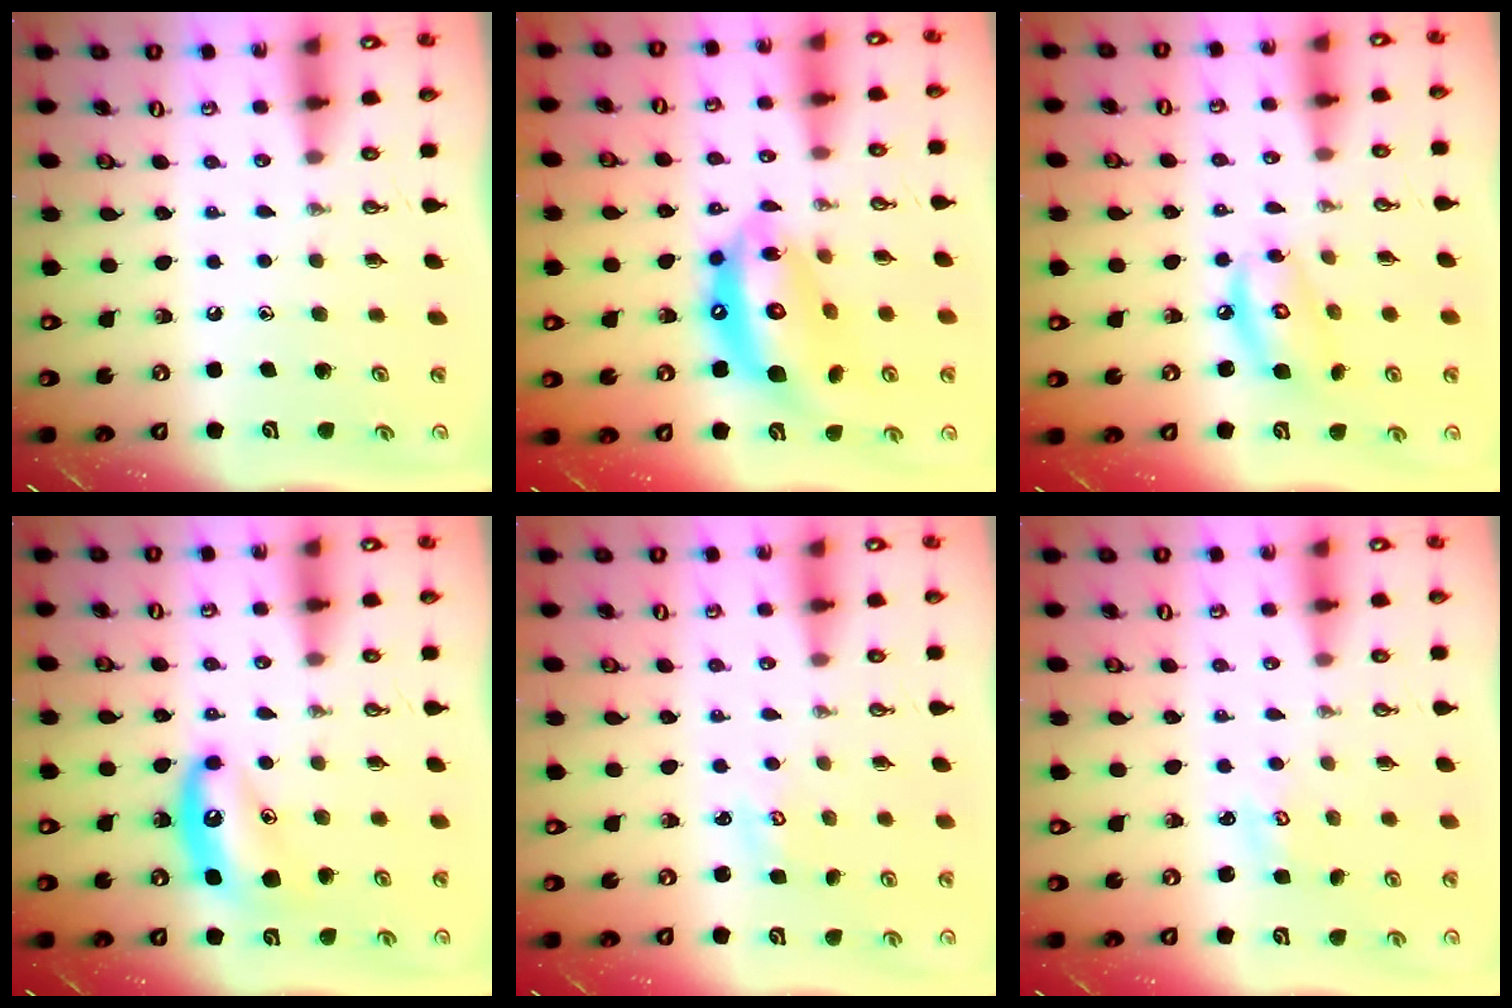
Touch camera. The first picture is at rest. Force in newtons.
{"total": 16.9, "press": 16.8, "slide": 1.9}
{"total": 8.9, "press": 8.9, "slide": 0.7}
{"total": 11.1, "press": 11.0, "slide": 1.1}
{"total": 2.0, "press": 1.9, "slide": 0.2}
{"total": 2.0, "press": 1.9, "slide": 0.2}